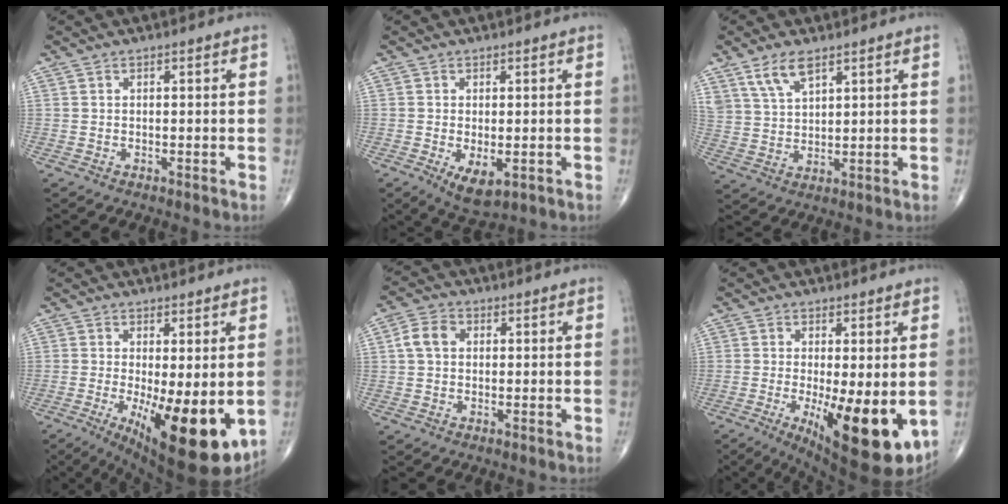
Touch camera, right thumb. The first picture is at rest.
{"total": 5.4, "force": [-1.6, 2.6, 4.5], "torque": [-0.075, -0.014, -0.016]}
{"total": 6.6, "force": [4.3, 2.9, 4.0], "torque": [-0.073, -0.017, 0.091]}
{"total": 16.3, "force": [-3.5, 5.4, 15.0], "torque": [-0.200, -0.032, -0.031]}
{"total": 4.8, "force": [0.8, 3.7, 3.0], "torque": [-0.054, 0.013, 0.009]}
{"total": 15.2, "force": [-3.2, 4.8, 14.0], "torque": [-0.190, -0.030, -0.031]}